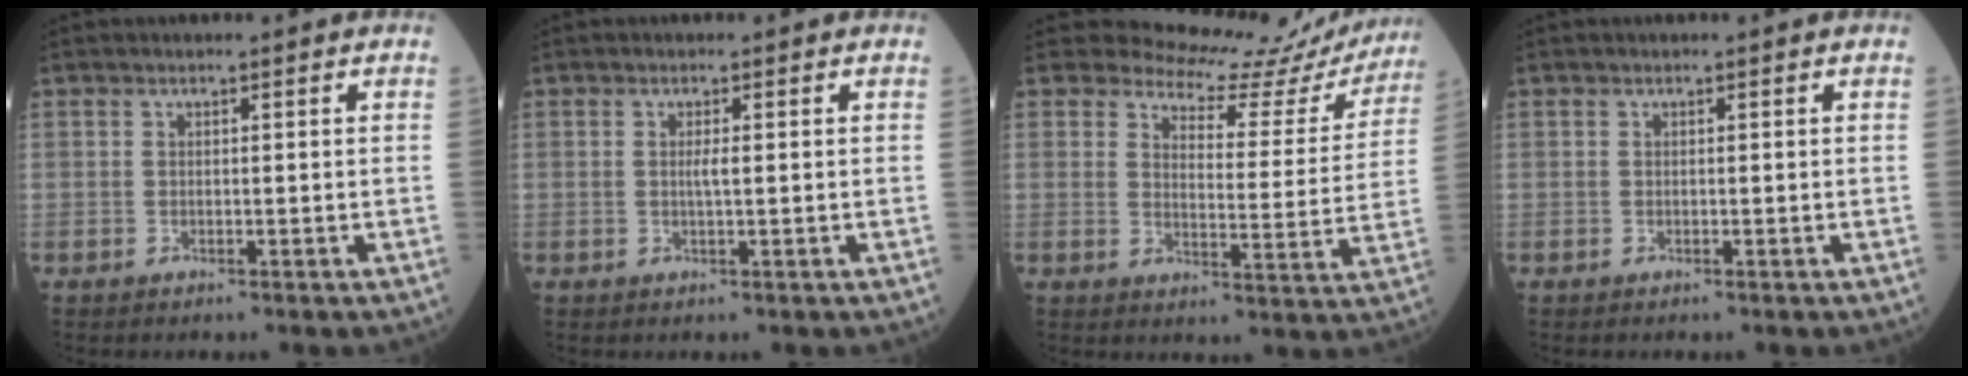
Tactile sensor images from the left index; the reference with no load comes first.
{"total": 1.0, "force": [-0.2, 0.0, 1.0], "torque": [-0.024, -0.004, -0.005]}
{"total": 14.9, "force": [14.2, 4.2, 1.5], "torque": [0.001, -0.057, 0.145]}
{"total": 0.0}